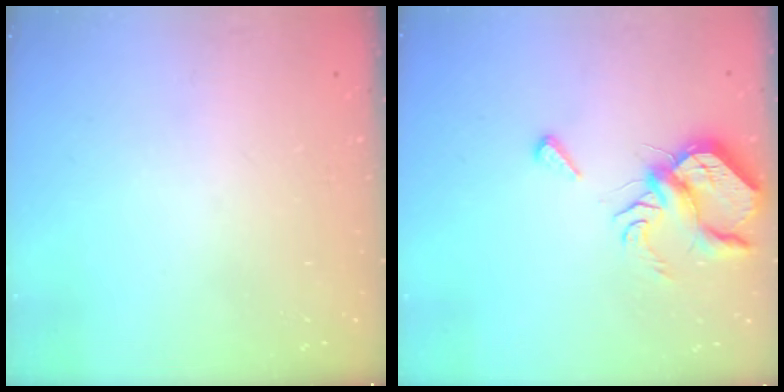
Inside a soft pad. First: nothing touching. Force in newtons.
{"total": 7.7, "press": 7.6, "slide": 0.3}